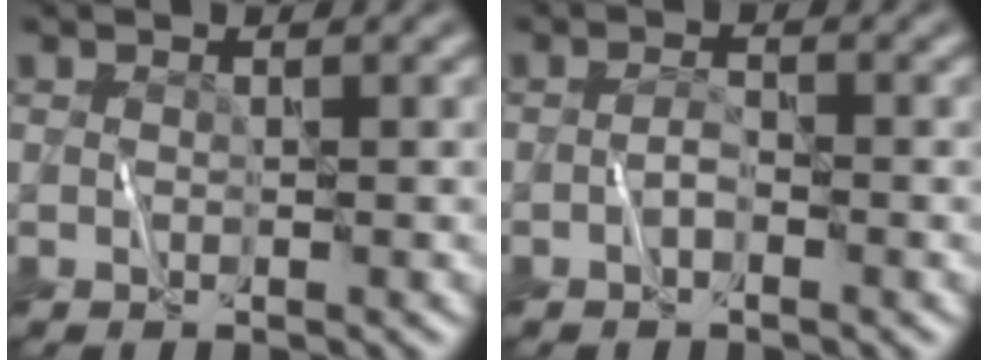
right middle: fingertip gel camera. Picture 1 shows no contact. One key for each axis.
{"total": 1.0, "fx": -0.5, "fy": 0.4, "fz": 0.8, "tx": -0.017, "ty": 0.006, "tz": -0.012}